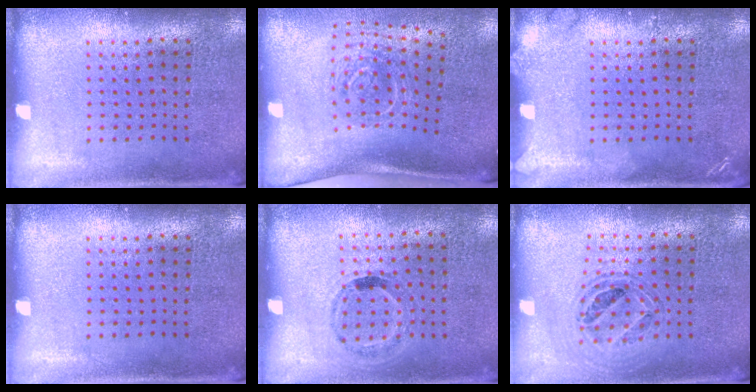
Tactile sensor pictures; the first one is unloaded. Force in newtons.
{"total": 2.0, "press": 1.3, "slide": 1.5}
{"total": 1.3, "press": 1.3, "slide": 0.2}
{"total": 0.0}
{"total": 1.1, "press": 0.7, "slide": 0.8}
{"total": 0.7, "press": 0.7, "slide": 0.2}